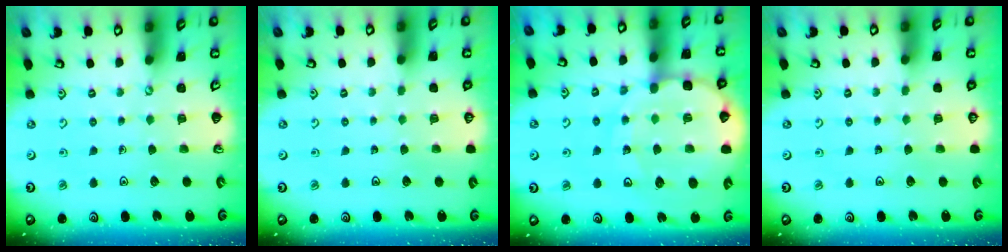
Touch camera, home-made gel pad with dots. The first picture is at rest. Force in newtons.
{"total": 0.0}
{"total": 16.0, "press": 15.7, "slide": 3.3}
{"total": 0.0}